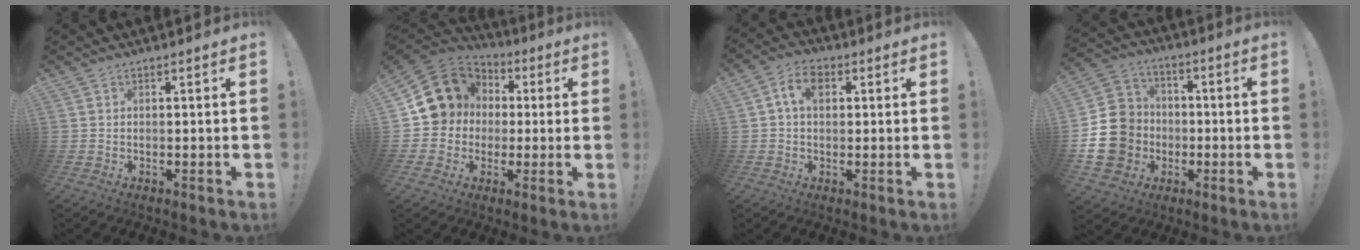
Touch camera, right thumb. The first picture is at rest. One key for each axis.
{"total": 12.0, "fx": 2.2, "fy": 11.3, "fz": 3.3, "tx": -0.050, "ty": -0.010, "tz": 0.060}
{"total": 7.1, "fx": 1.7, "fy": 4.7, "fz": 4.9, "tx": -0.083, "ty": 0.011, "tz": 0.032}
{"total": 17.0, "fx": -3.7, "fy": 15.1, "fz": 6.8, "tx": -0.116, "ty": 0.036, "tz": -0.049}